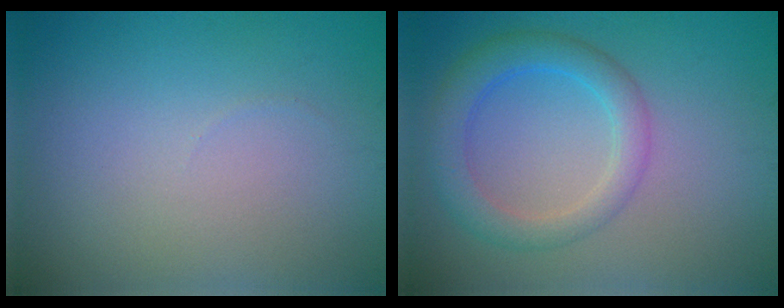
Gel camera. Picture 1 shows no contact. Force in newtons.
{"total": 4.1, "press": 4.1, "slide": 0.1}